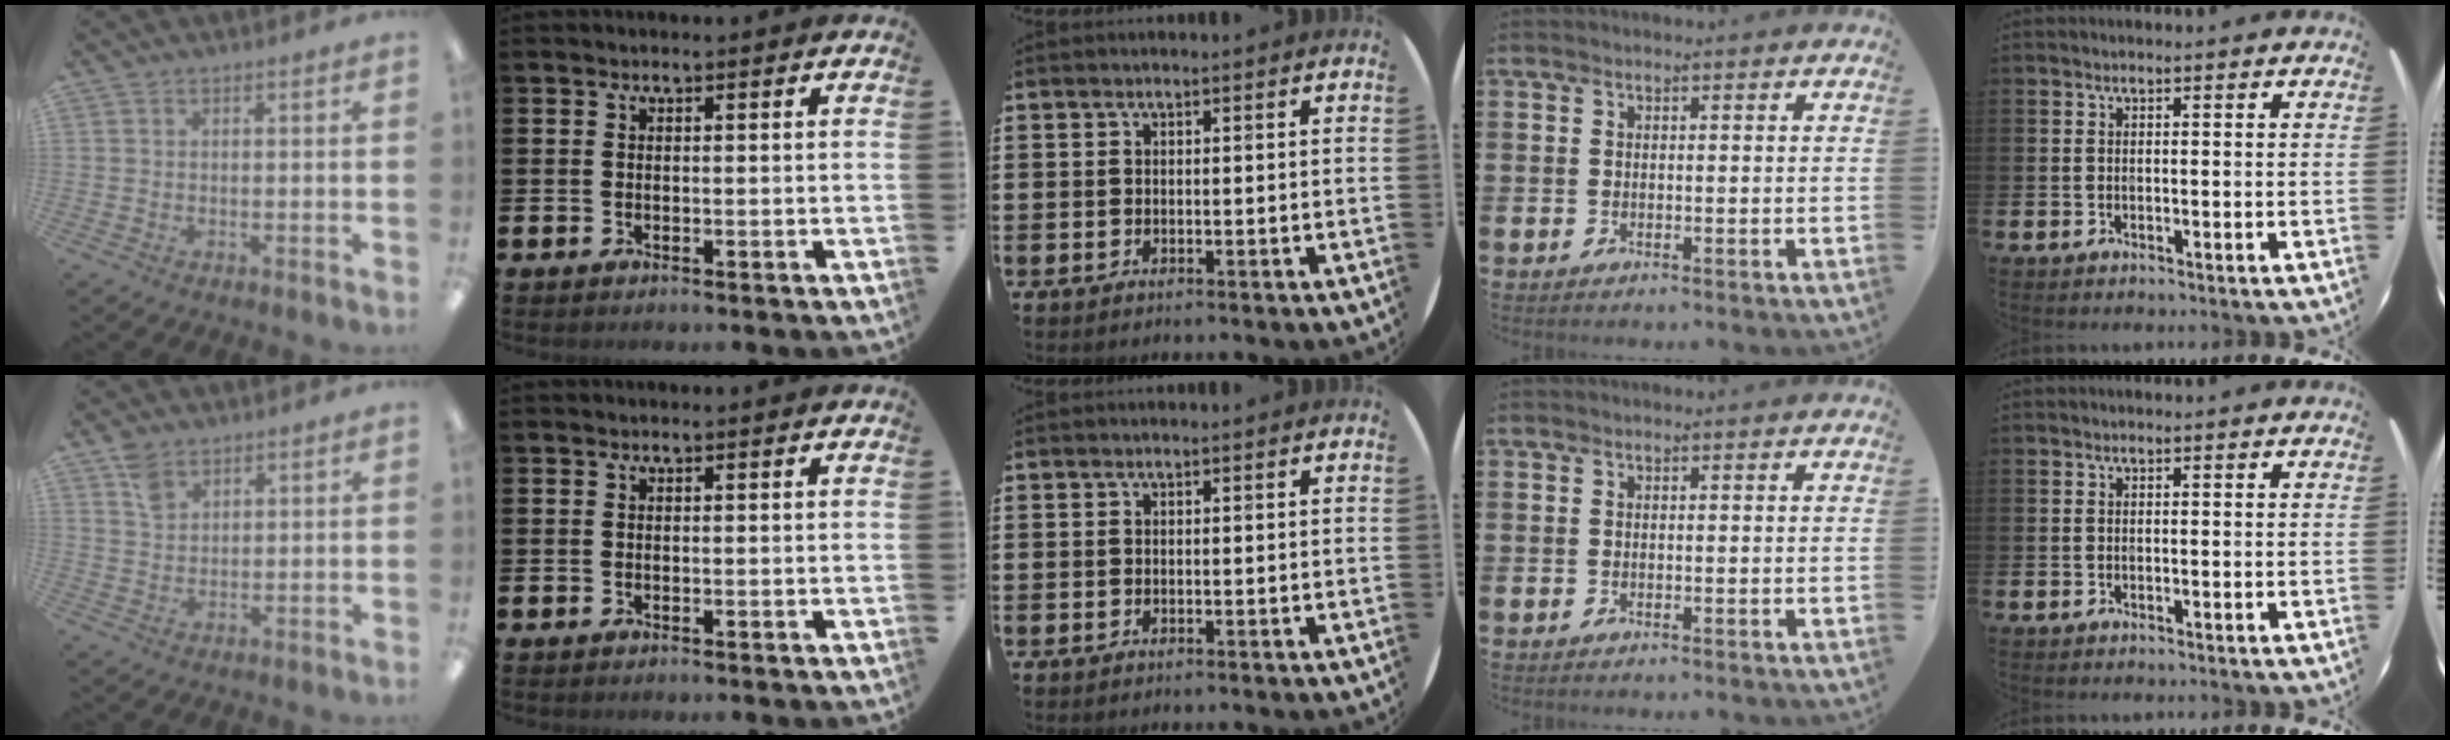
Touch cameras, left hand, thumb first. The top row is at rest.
{"thumb": {"total": 4.7, "force": [3.2, 2.9, 1.9], "torque": [-0.038, -0.004, 0.062]}}